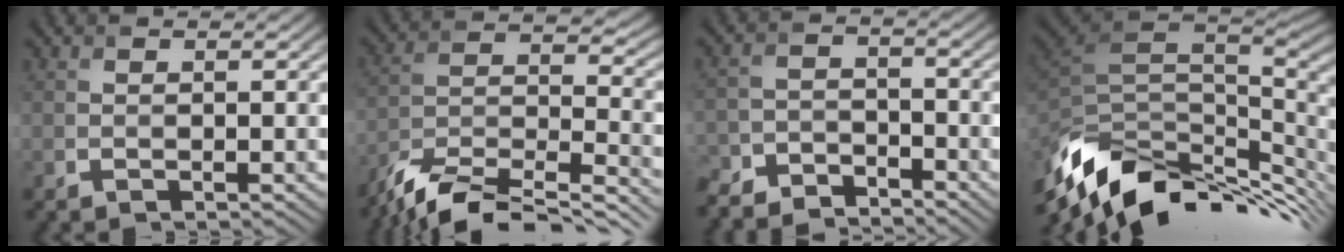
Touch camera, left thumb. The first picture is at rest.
{"total": 13.3, "force": [-11.0, 3.7, 6.5], "torque": [-0.136, 0.000, -0.199]}
{"total": 6.2, "force": [-5.9, 1.6, 1.2], "torque": [-0.026, -0.009, -0.122]}
{"total": 14.7, "force": [-6.0, 6.4, 11.7], "torque": [-0.238, -0.016, -0.112]}